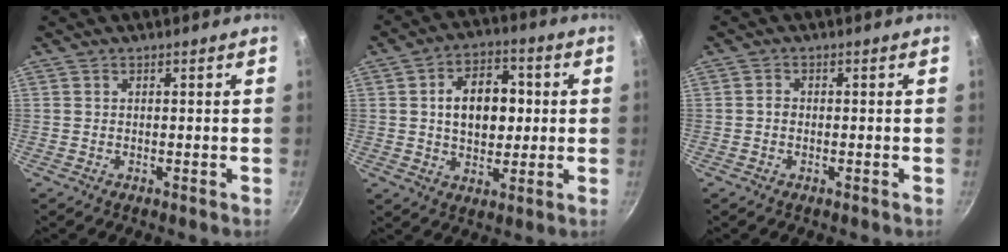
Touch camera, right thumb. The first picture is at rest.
{"total": 12.1, "force": [1.3, 8.2, 8.8], "torque": [-0.099, 0.012, 0.016]}
{"total": 1.2, "force": [-0.4, 0.9, 0.6], "torque": [-0.009, 0.007, -0.007]}